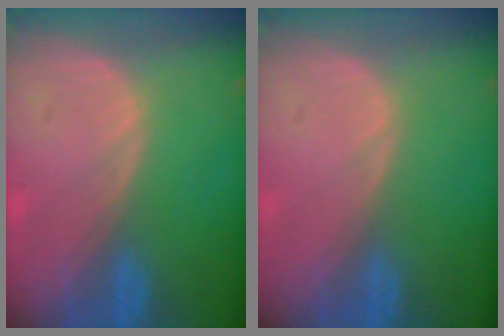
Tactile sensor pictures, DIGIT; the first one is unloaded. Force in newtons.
{"total": 0.0}